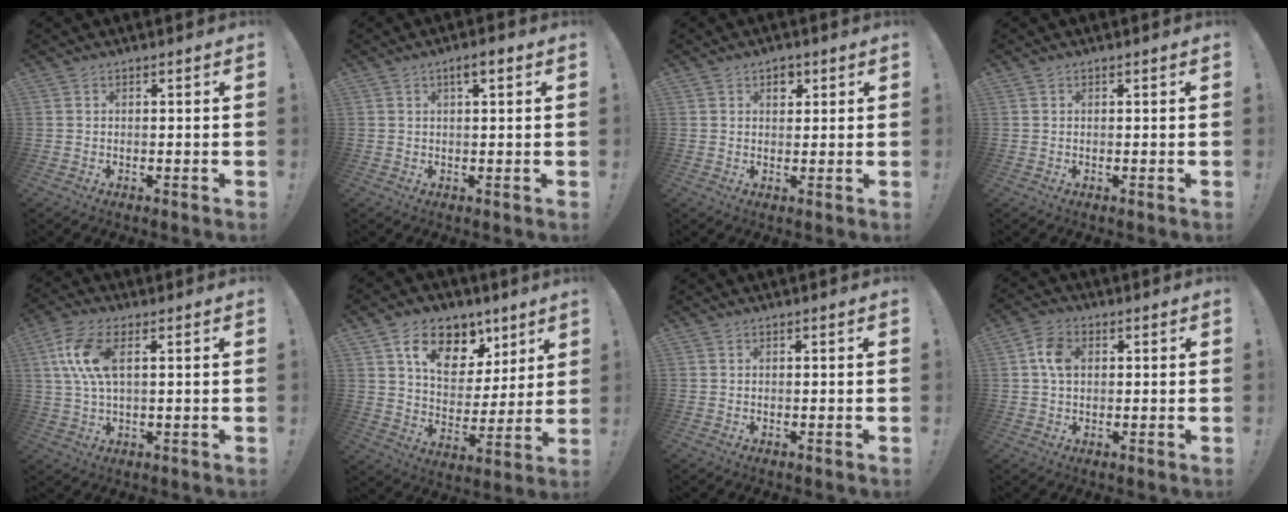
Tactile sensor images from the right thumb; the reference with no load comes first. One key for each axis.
{"total": 3.1, "fx": 1.4, "fy": 0.7, "fz": 2.6, "tx": -0.031, "ty": -0.005, "tz": 0.019}
{"total": 3.6, "fx": 1.8, "fy": 2.8, "fz": 1.3, "tx": -0.007, "ty": -0.004, "tz": 0.027}
{"total": 0.0}
{"total": 10.8, "fx": 2.7, "fy": 4.7, "fz": 9.4, "tx": -0.193, "ty": -0.006, "tz": 0.047}
{"total": 15.4, "fx": 8.6, "fy": 9.9, "fz": 7.9, "tx": -0.118, "ty": -0.038, "tz": 0.158}
{"total": 0.0}
{"total": 6.7, "fx": 1.1, "fy": 4.7, "fz": 4.7, "tx": -0.073, "ty": 0.005, "tz": 0.019}